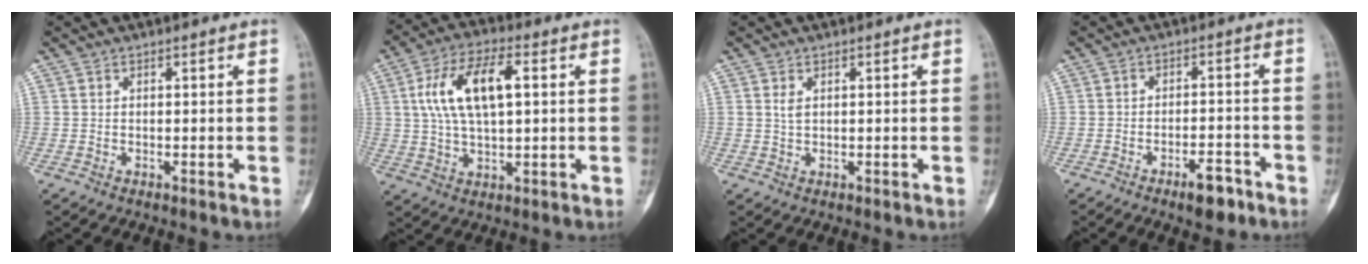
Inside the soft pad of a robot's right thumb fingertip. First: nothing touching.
{"total": 13.3, "force": [2.8, 6.0, 11.6], "torque": [-0.223, 0.014, 0.051]}
{"total": 1.3, "force": [0.5, 0.6, 1.0], "torque": [-0.017, 0.003, 0.012]}
{"total": 5.7, "force": [-3.7, 2.2, 3.8], "torque": [-0.050, 0.022, -0.052]}